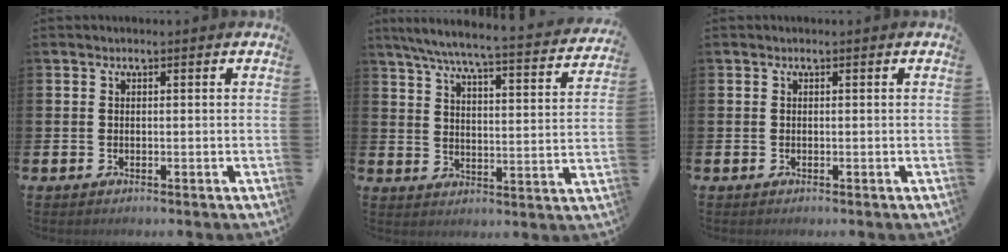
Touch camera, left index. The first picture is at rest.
{"total": 6.5, "force": [5.8, 0.4, 3.0], "torque": [-0.072, -0.048, 0.092]}
{"total": 0.0}